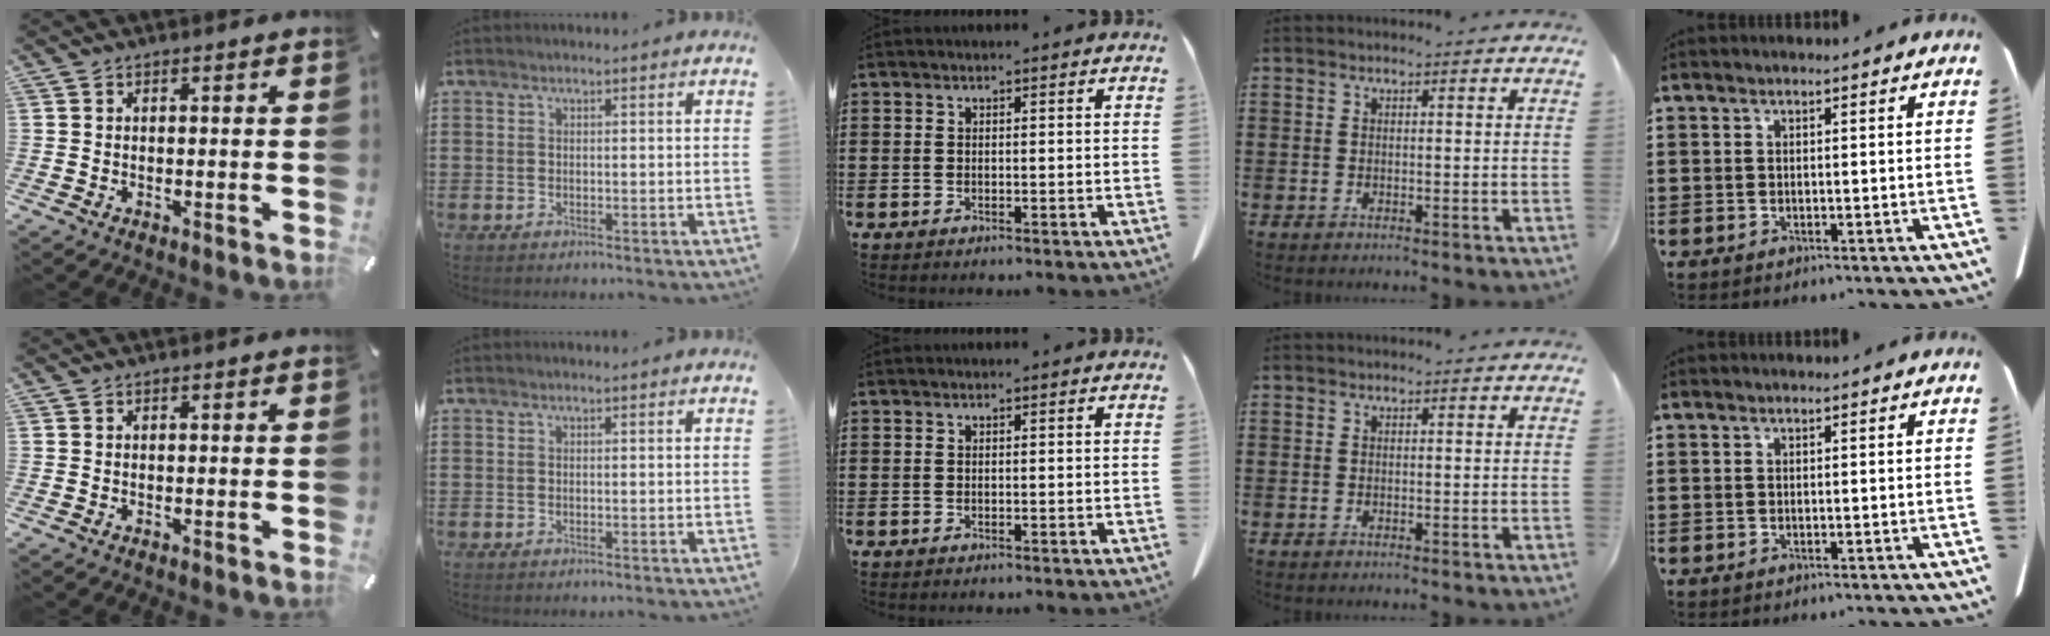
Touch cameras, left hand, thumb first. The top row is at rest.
{}